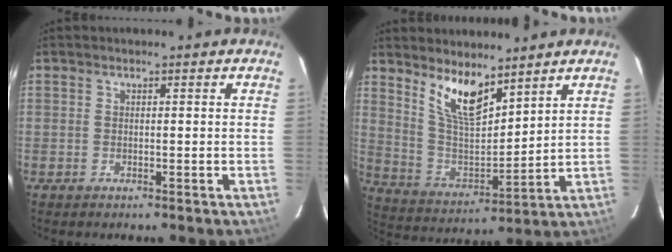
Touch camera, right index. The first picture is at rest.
{"total": 11.0, "force": [7.7, 3.6, 6.9], "torque": [-0.131, -0.006, 0.158]}